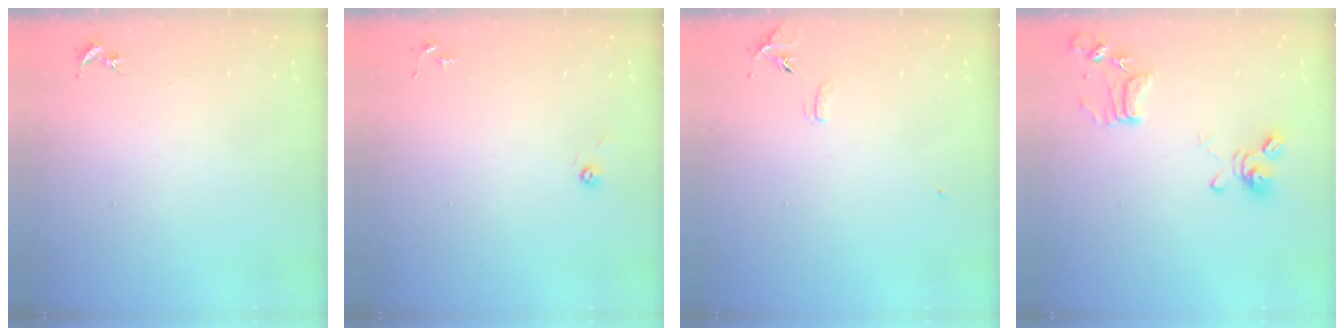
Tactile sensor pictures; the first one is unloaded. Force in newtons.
{"total": 3.1, "press": 3.0, "slide": 0.8}
{"total": 6.9, "press": 6.9, "slide": 0.6}
{"total": 13.1, "press": 13.0, "slide": 1.3}